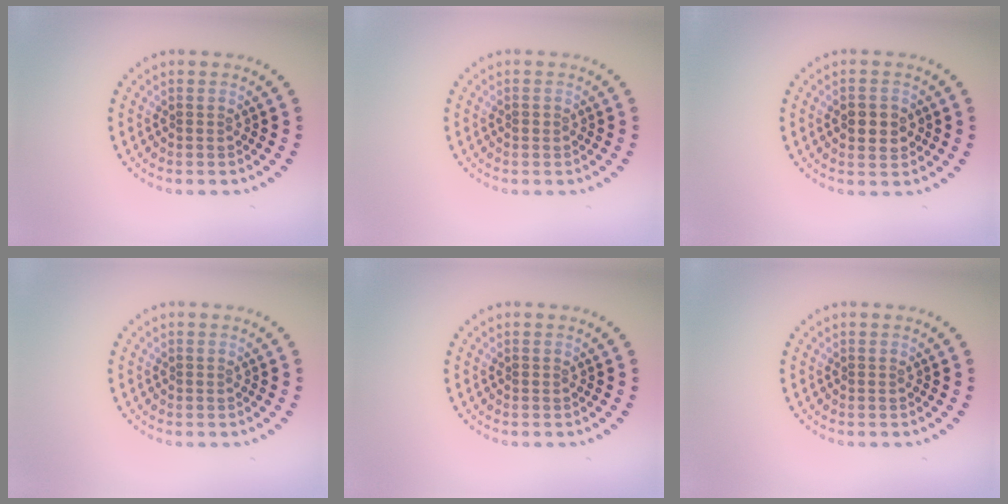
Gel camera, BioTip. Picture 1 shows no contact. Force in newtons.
{"total": 0.7, "press": 0.7, "slide": 0.3}
{"total": 2.7, "press": 2.7, "slide": 0.3}
{"total": 0.0}
{"total": 0.0}
{"total": 0.0}